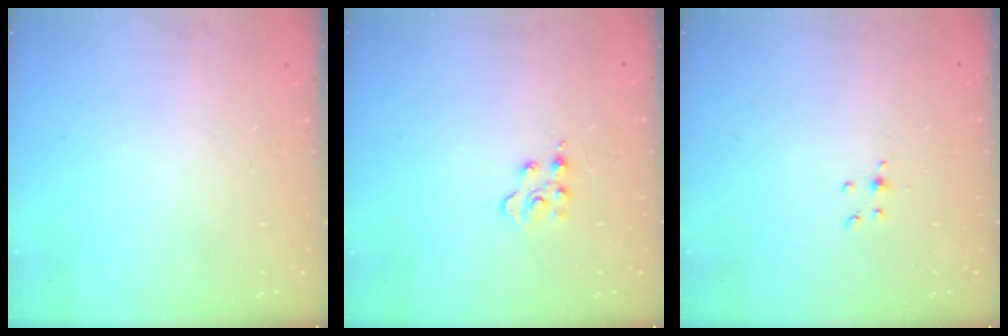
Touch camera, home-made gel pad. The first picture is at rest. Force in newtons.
{"total": 3.2, "press": 3.1, "slide": 0.6}
{"total": 3.6, "press": 3.5, "slide": 0.9}